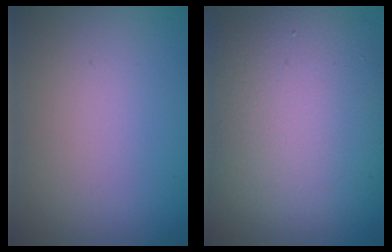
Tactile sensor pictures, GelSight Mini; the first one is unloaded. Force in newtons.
{"total": 11.5, "press": 11.4, "slide": 0.7}